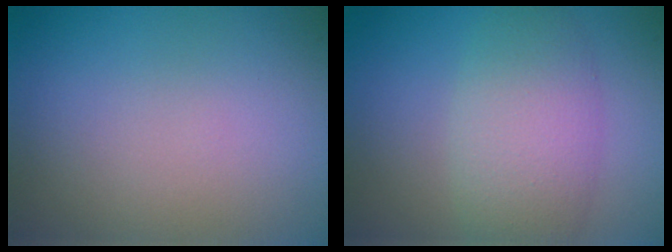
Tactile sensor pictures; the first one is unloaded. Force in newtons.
{"total": 5.0, "press": 5.0, "slide": 0.3}